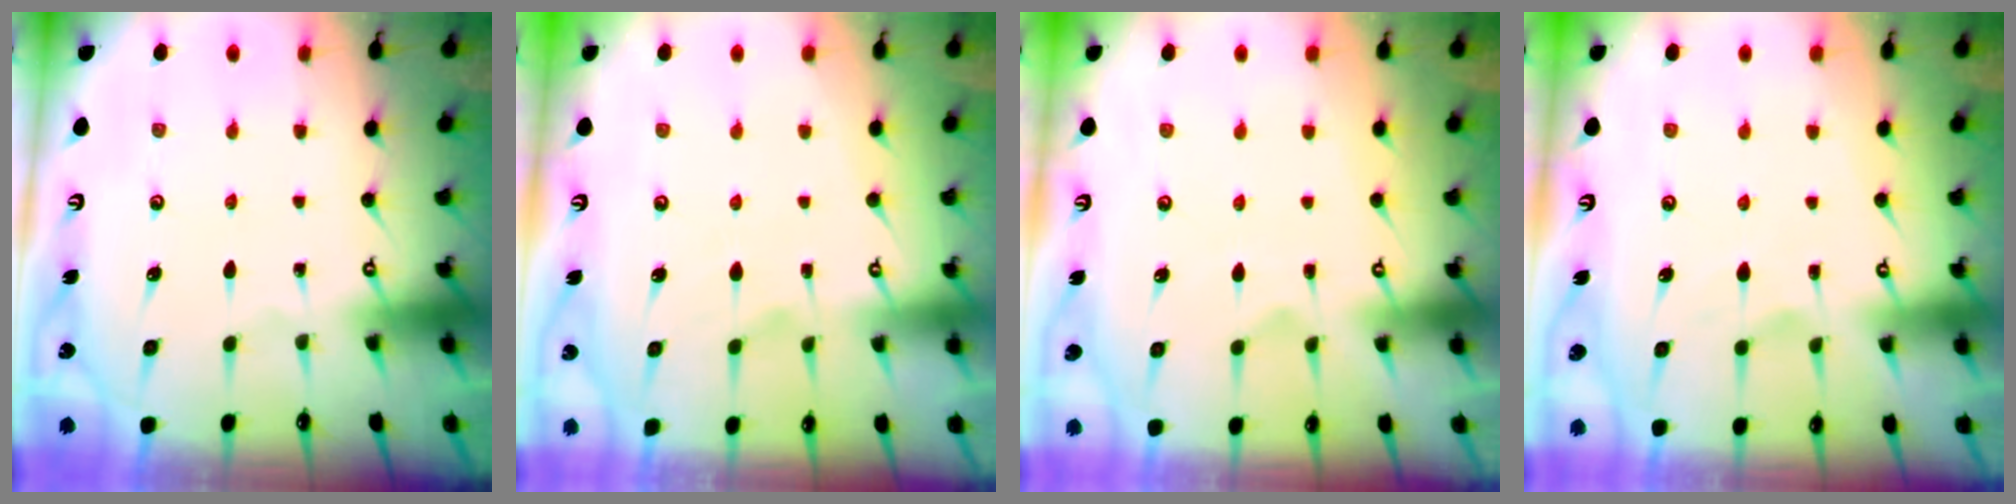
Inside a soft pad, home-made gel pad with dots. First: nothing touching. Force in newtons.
{"total": 3.1, "press": 2.9, "slide": 1.0}
{"total": 3.2, "press": 3.0, "slide": 1.1}
{"total": 1.6, "press": 1.1, "slide": 1.2}